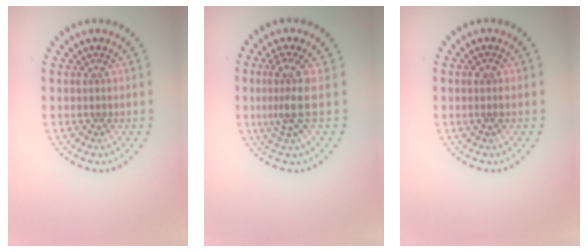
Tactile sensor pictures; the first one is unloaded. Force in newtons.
{"total": 2.9, "press": 2.2, "slide": 2.0}
{"total": 1.2, "press": 1.1, "slide": 0.4}